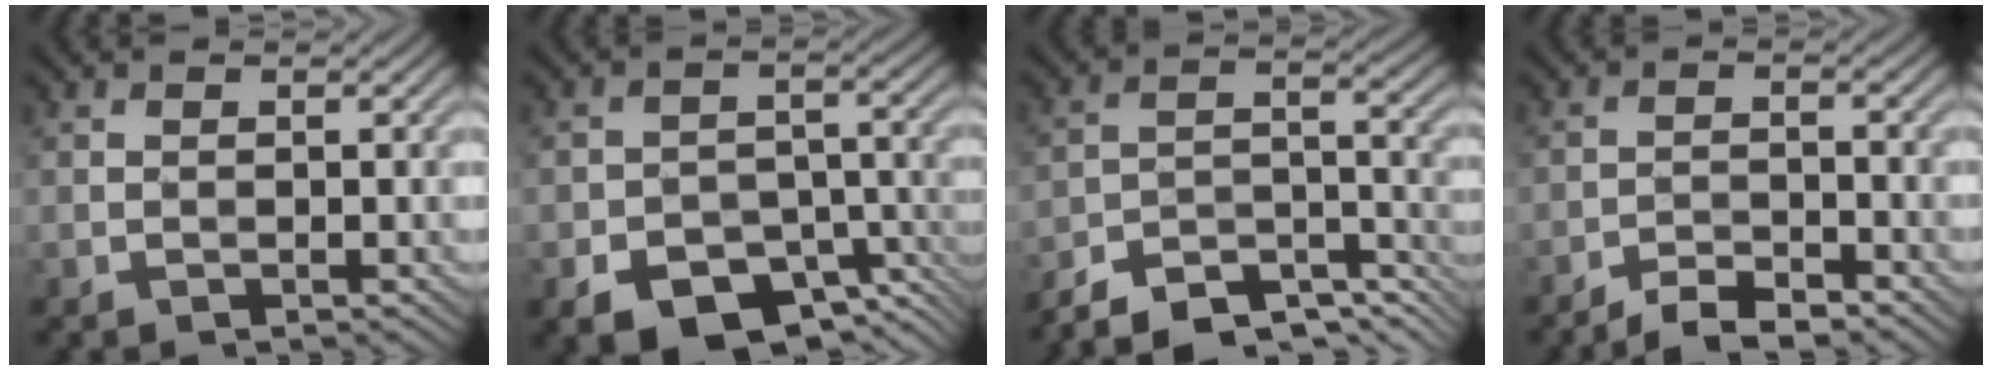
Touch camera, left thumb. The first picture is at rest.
{"total": 9.4, "force": [-5.8, 5.4, 5.1], "torque": [-0.087, -0.017, -0.092]}
{"total": 10.8, "force": [-9.7, 2.6, 4.1], "torque": [-0.077, 0.005, -0.161]}
{"total": 4.0, "force": [-3.6, 0.6, 1.7], "torque": [-0.033, 0.006, -0.066]}